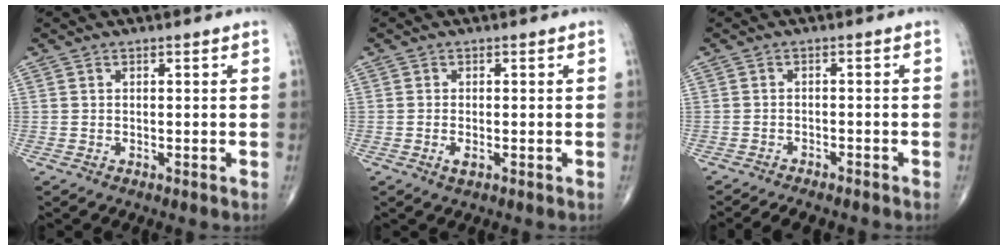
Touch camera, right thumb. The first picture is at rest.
{"total": 1.4, "force": [-0.5, 0.5, 1.2], "torque": [-0.025, -0.003, -0.010]}
{"total": 5.8, "force": [-5.2, 1.5, 2.1], "torque": [-0.028, 0.015, -0.072]}